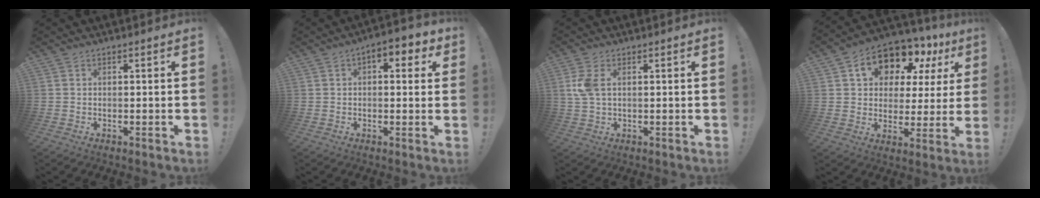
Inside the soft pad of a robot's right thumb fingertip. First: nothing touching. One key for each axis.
{"total": 5.1, "fx": 1.7, "fy": 2.8, "fz": 4.0, "tx": -0.040, "ty": -0.005, "tz": 0.022}
{"total": 5.0, "fx": 1.2, "fy": 2.7, "fz": 4.1, "tx": -0.086, "ty": -0.001, "tz": 0.017}
{"total": 13.7, "fx": 8.3, "fy": 8.3, "fz": 7.0, "tx": -0.110, "ty": -0.057, "tz": 0.146}